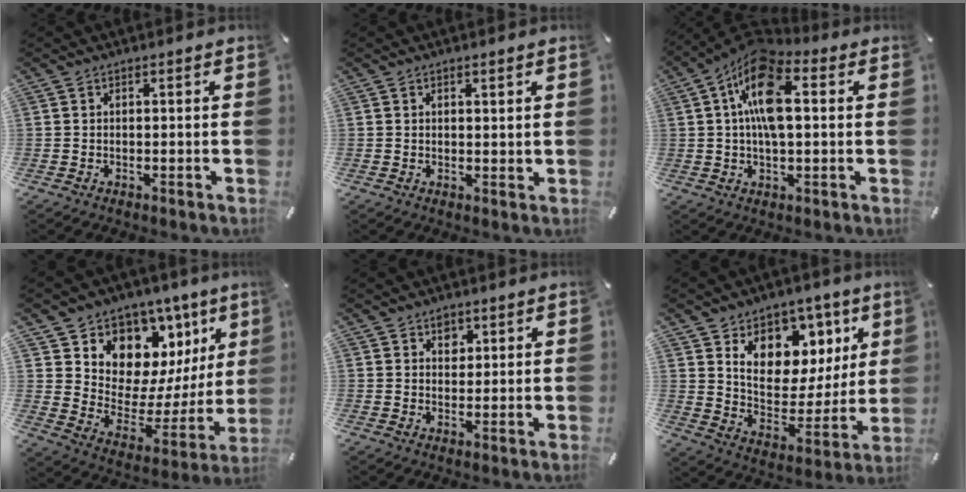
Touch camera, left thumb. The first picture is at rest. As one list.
[{"total": 1.1, "force": [0.6, 0.7, 0.6], "torque": [-0.003, -0.002, 0.009]}, {"total": 14.0, "force": [2.7, 7.0, 11.8], "torque": [-0.234, 0.003, 0.048]}, {"total": 10.5, "force": [7.3, 7.4, 0.9], "torque": [0.000, -0.110, 0.133]}, {"total": 3.1, "force": [1.6, 2.4, 1.0], "torque": [0.001, -0.007, 0.023]}, {"total": 13.5, "force": [6.9, 10.3, 5.2], "torque": [-0.070, -0.065, 0.127]}]